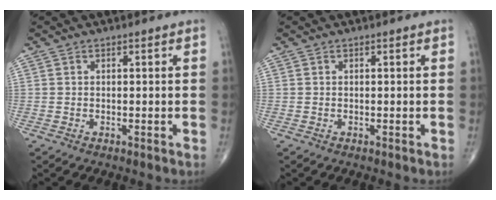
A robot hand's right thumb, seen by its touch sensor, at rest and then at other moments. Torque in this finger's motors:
{"motor_torque": [0.01, 0.01, -0.02, -0.01, 0.00]}